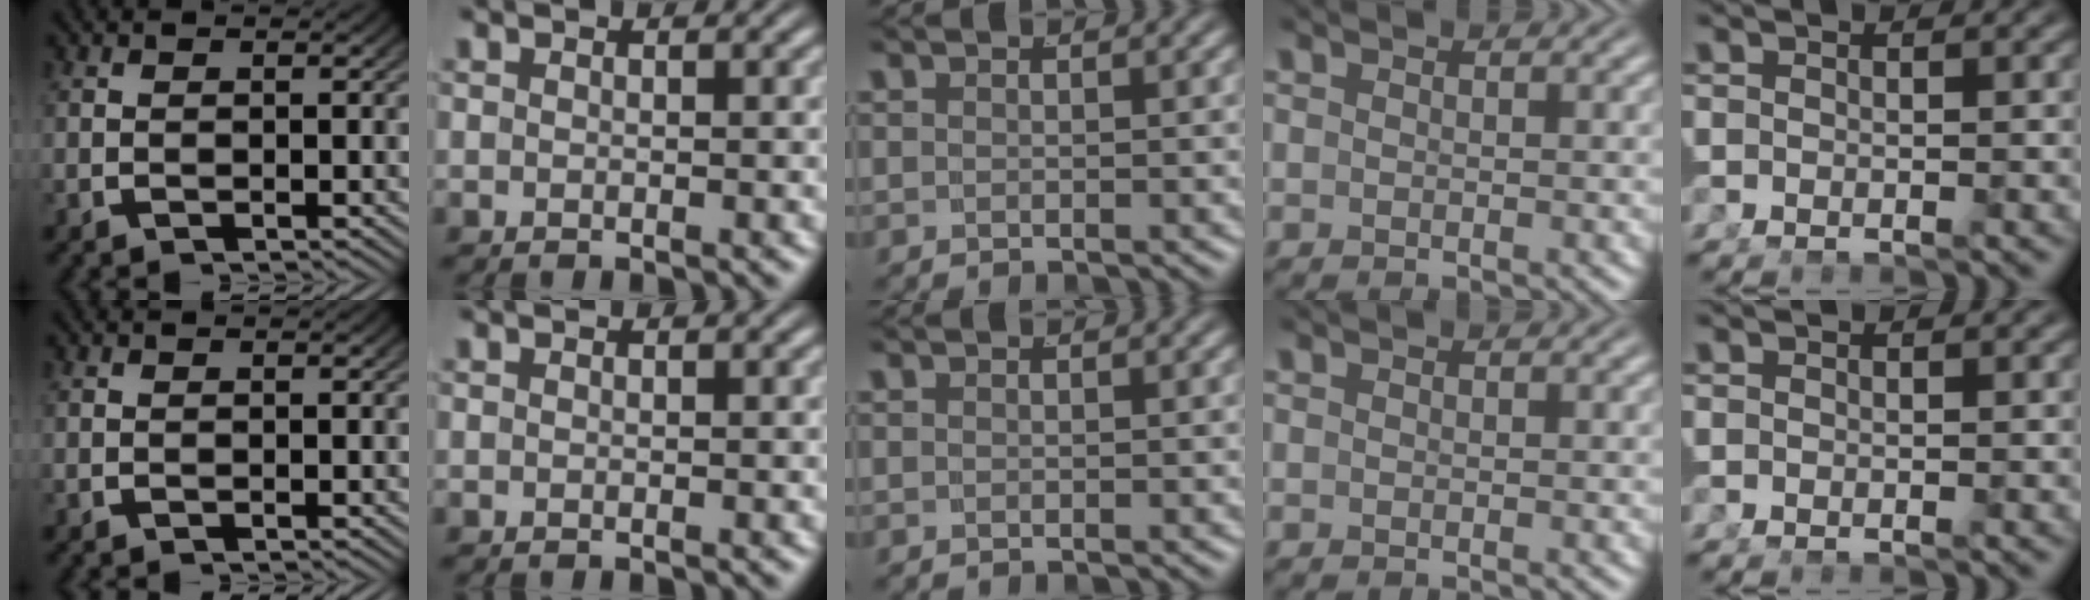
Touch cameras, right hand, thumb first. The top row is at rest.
{}